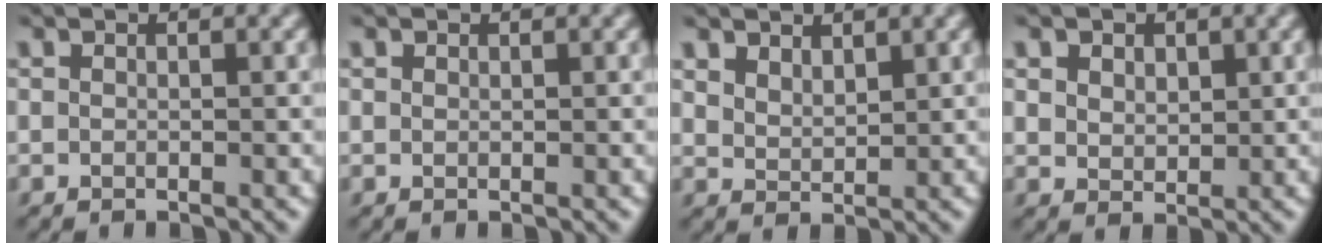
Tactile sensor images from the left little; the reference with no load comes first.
{"total": 0.0}
{"total": 2.0, "force": [1.5, 1.0, 0.8], "torque": [-0.026, -0.002, 0.032]}
{"total": 3.2, "force": [1.6, 2.3, 1.6], "torque": [-0.051, 0.004, 0.030]}